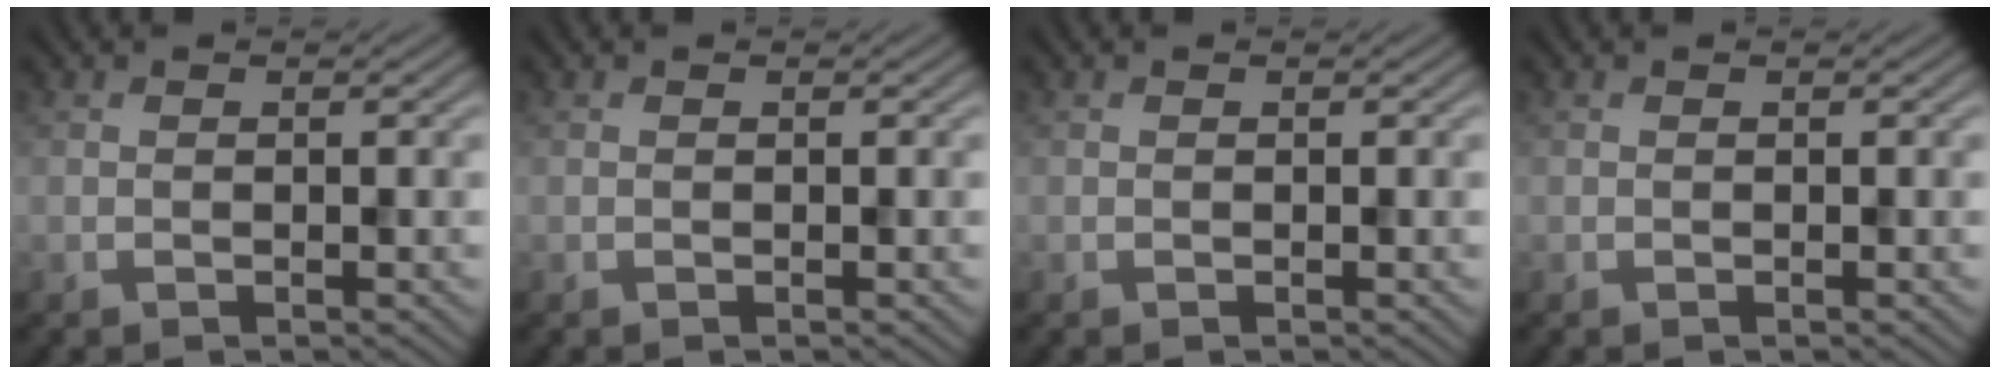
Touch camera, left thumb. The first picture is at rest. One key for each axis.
{"total": 0.0}
{"total": 0.0}
{"total": 0.0}